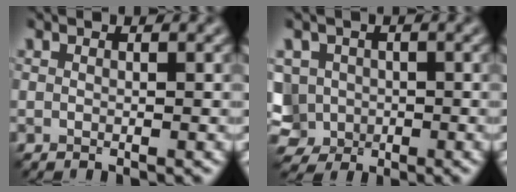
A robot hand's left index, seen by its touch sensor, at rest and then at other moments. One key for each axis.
{"total": 4.9, "fx": -1.2, "fy": 4.4, "fz": 1.9, "tx": -0.029, "ty": 0.009, "tz": -0.030}